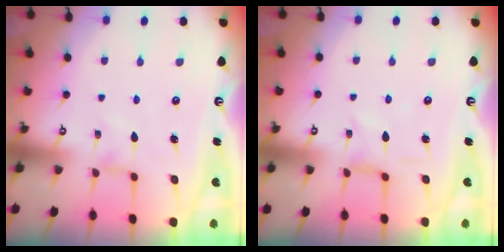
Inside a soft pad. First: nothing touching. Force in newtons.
{"total": 2.1, "press": 2.1, "slide": 0.5}